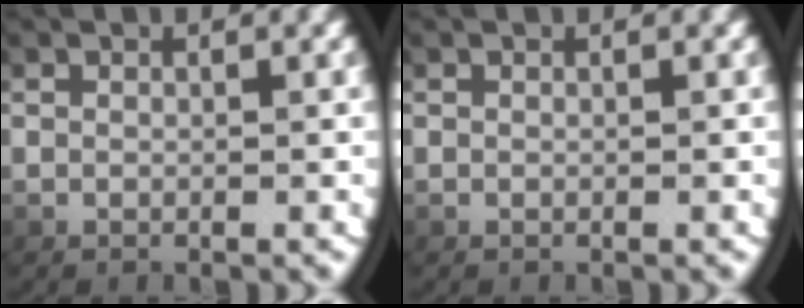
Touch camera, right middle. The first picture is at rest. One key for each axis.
{"total": 0.0}